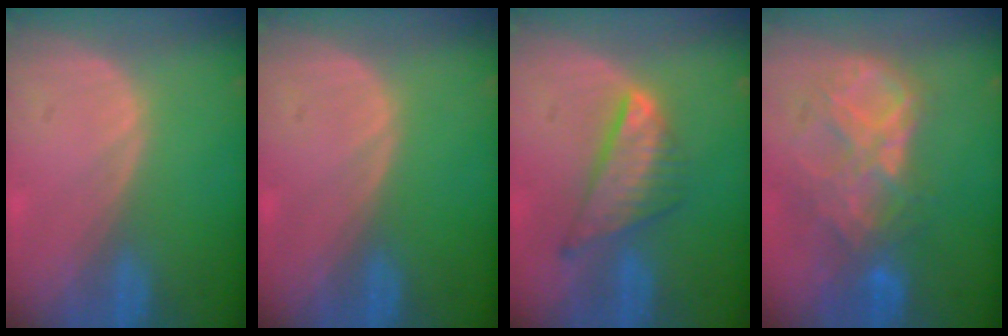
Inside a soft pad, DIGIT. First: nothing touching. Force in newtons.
{"total": 0.0}
{"total": 7.8, "press": 6.6, "slide": 4.1}
{"total": 9.2, "press": 7.8, "slide": 4.8}